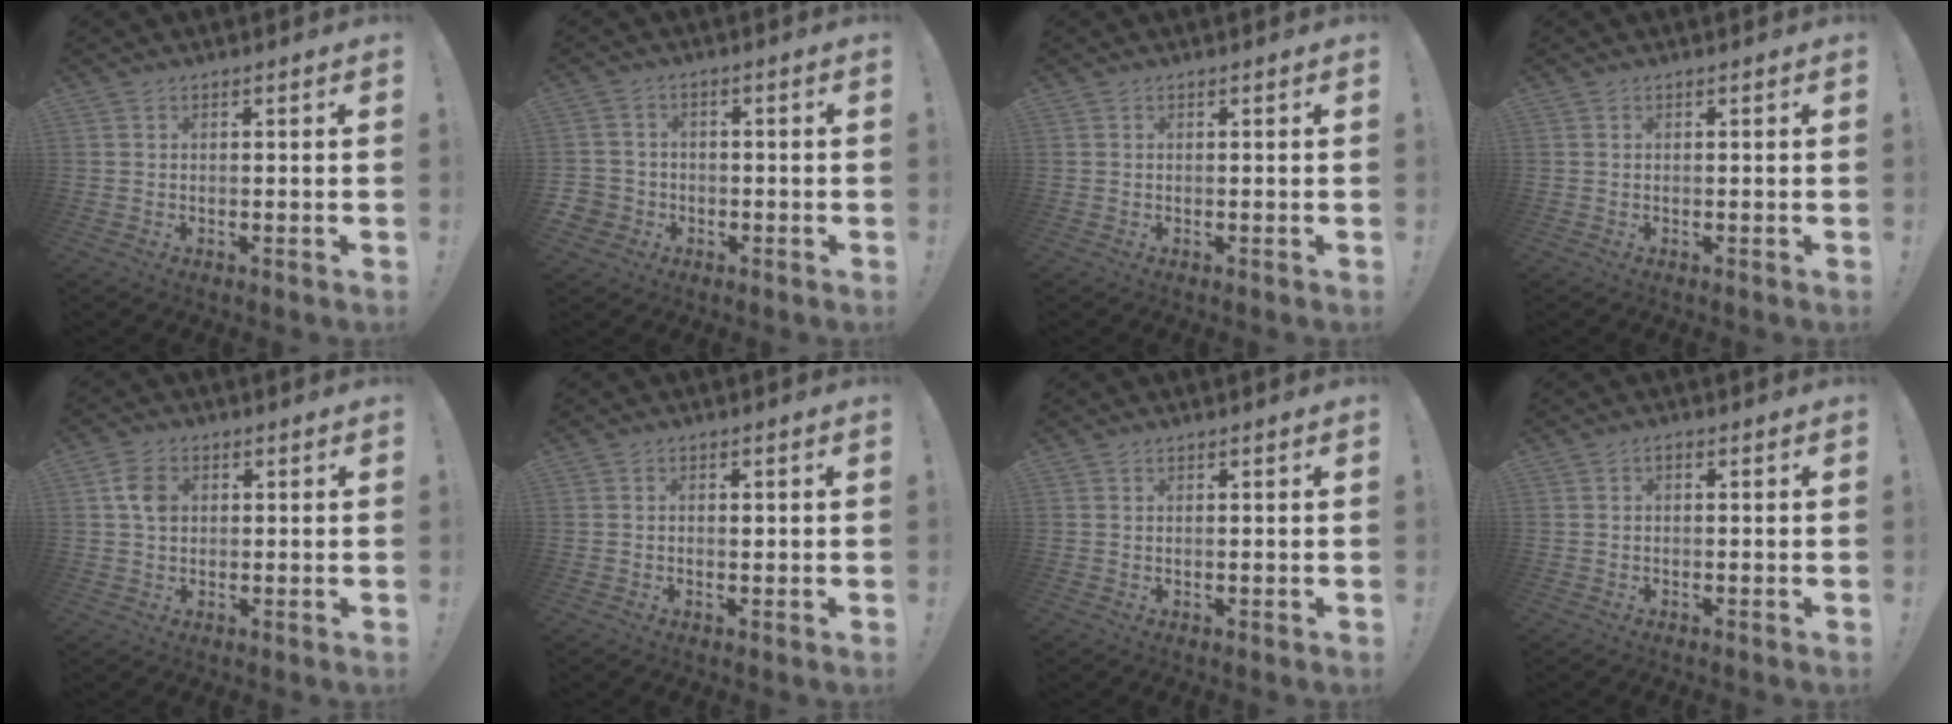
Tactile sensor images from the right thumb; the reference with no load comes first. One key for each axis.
{"total": 4.3, "fx": -1.5, "fy": 3.9, "fz": 1.2, "tx": -0.026, "ty": 0.011, "tz": -0.029}
{"total": 0.0}
{"total": 0.0}
{"total": 6.1, "fx": 1.2, "fy": 4.5, "fz": 3.9, "tx": -0.060, "ty": 0.002, "tz": 0.022}
{"total": 0.6, "fx": 0.2, "fy": 0.6, "fz": 0.0, "tx": 0.002, "ty": 0.001, "tz": 0.002}
{"total": 0.5, "fx": 0.4, "fy": -0.2, "fz": 0.2, "tx": 0.000, "ty": -0.002, "tz": 0.007}
{"total": 0.8, "fx": -0.4, "fy": 0.5, "fz": 0.5, "tx": -0.009, "ty": 0.003, "tz": -0.008}